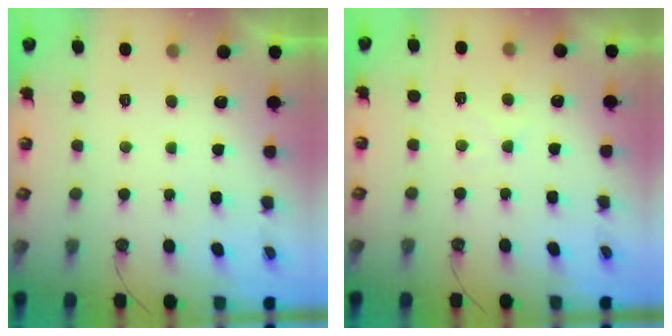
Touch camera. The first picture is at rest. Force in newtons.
{"total": 5.1, "press": 5.1, "slide": 0.6}